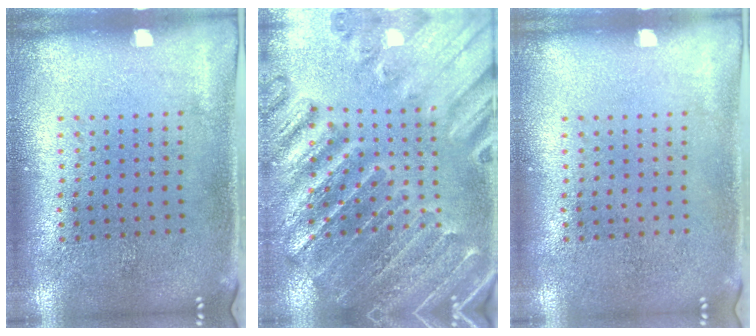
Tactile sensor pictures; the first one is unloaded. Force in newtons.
{"total": 2.7, "press": 2.7, "slide": 0.4}
{"total": 0.0}